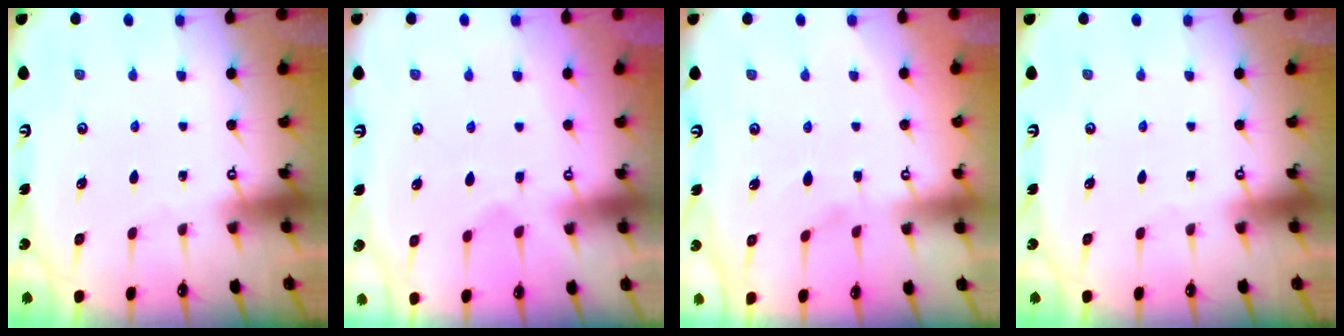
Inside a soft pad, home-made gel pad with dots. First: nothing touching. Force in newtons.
{"total": 1.9, "press": 1.3, "slide": 1.3}
{"total": 2.1, "press": 1.9, "slide": 0.9}
{"total": 0.0}